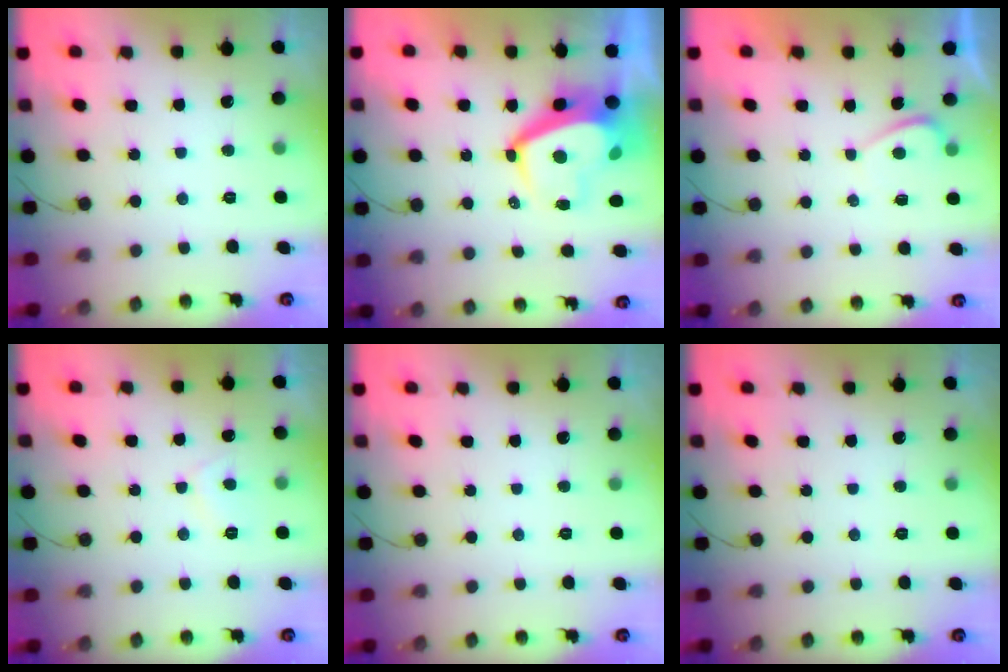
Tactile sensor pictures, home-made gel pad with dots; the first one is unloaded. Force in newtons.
{"total": 8.8, "press": 8.8, "slide": 0.7}
{"total": 0.8, "press": 0.6, "slide": 0.5}
{"total": 2.6, "press": 2.5, "slide": 0.8}
{"total": 0.0}
{"total": 0.0}